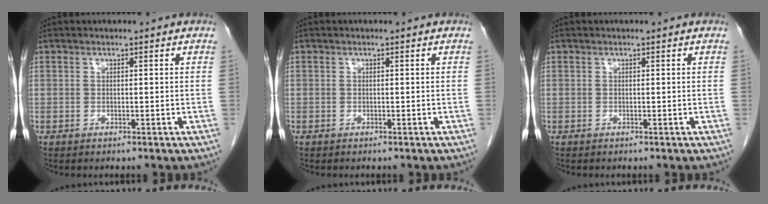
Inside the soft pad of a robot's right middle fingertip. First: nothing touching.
{"total": 0.0}
{"total": 0.0}